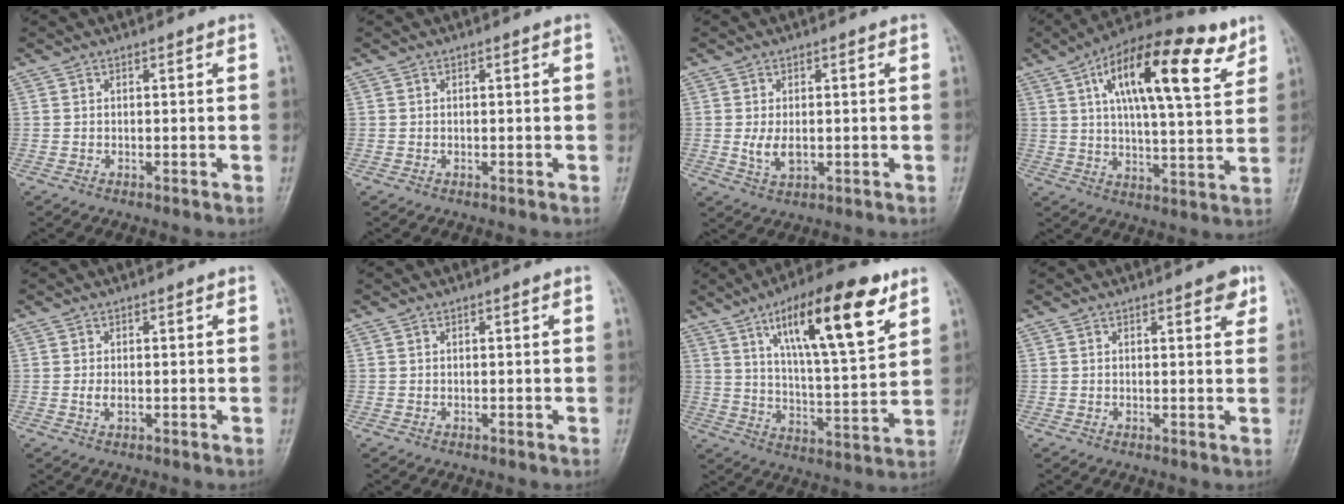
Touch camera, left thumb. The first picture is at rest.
{"total": 0.0}
{"total": 3.9, "force": [-0.3, 2.3, 3.1], "torque": [-0.056, -0.007, 0.000]}
{"total": 20.3, "force": [9.4, 7.2, 16.4], "torque": [-0.240, -0.015, 0.147]}
{"total": 1.4, "force": [-0.2, 0.7, 1.2], "torque": [-0.025, 0.001, -0.005]}
{"total": 0.0}
{"total": 19.7, "force": [10.2, 5.4, 16.0], "torque": [-0.229, -0.038, 0.167]}
{"total": 3.1, "force": [1.7, 1.2, 2.3], "torque": [-0.018, -0.005, 0.017]}